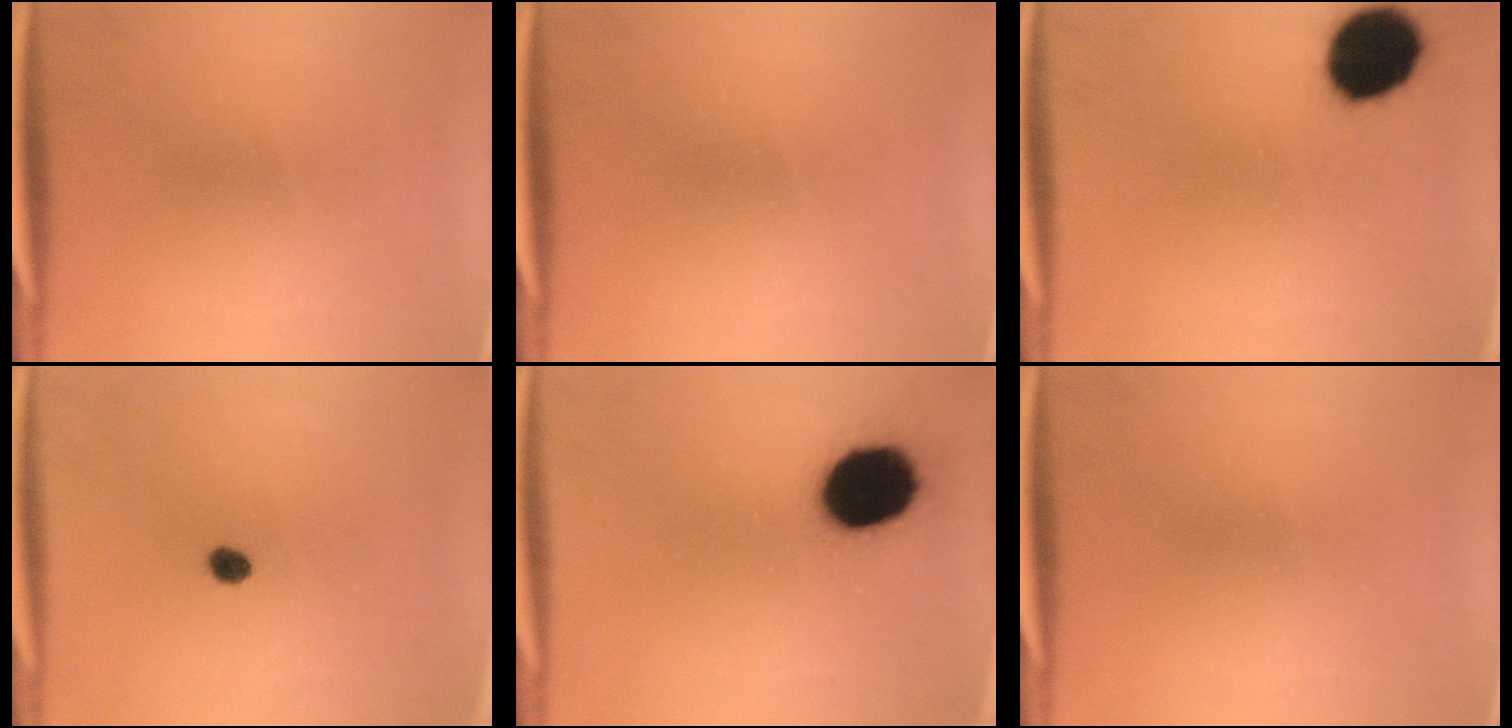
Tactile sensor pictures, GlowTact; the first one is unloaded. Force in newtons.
{"total": 0.0}
{"total": 14.1}
{"total": 2.1}
{"total": 16.6}
{"total": 0.0}